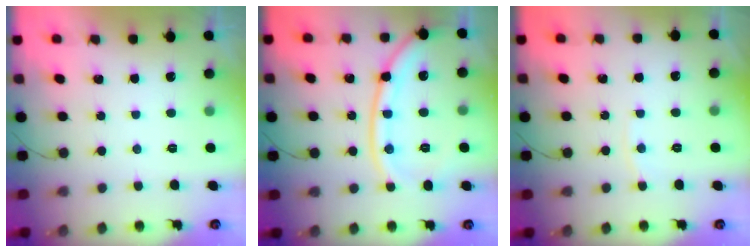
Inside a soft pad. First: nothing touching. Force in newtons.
{"total": 14.7, "press": 14.6, "slide": 1.7}
{"total": 3.4, "press": 3.4, "slide": 0.5}